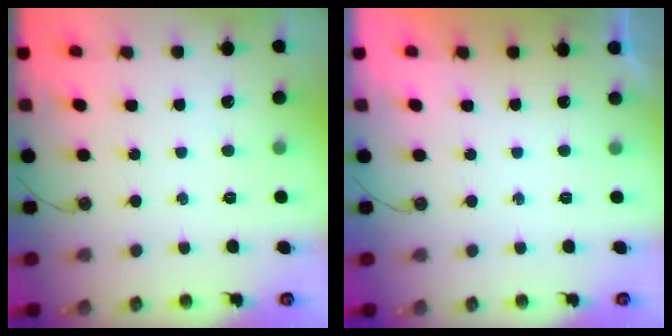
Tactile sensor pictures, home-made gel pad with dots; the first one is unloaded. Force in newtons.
{"total": 0.0}